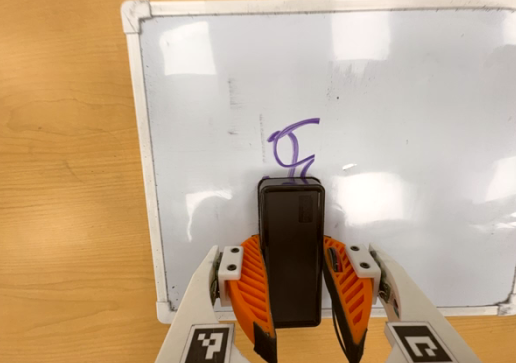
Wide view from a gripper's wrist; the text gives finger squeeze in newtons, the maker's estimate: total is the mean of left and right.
{"total": 7.0, "left": 6.2, "right": 7.8}